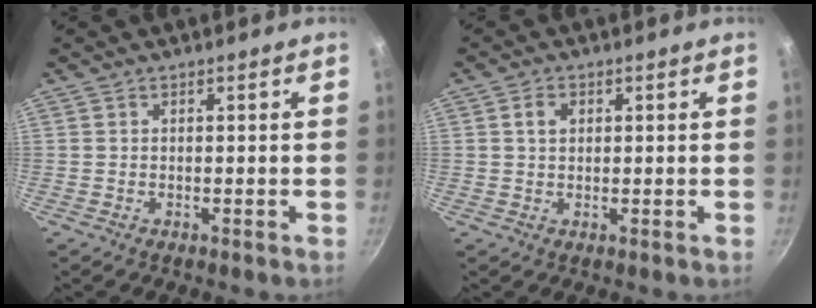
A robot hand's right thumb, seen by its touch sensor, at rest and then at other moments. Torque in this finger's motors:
{"motor_torque": [0.35, 0.69, 0.29, 0.13, 0.15]}